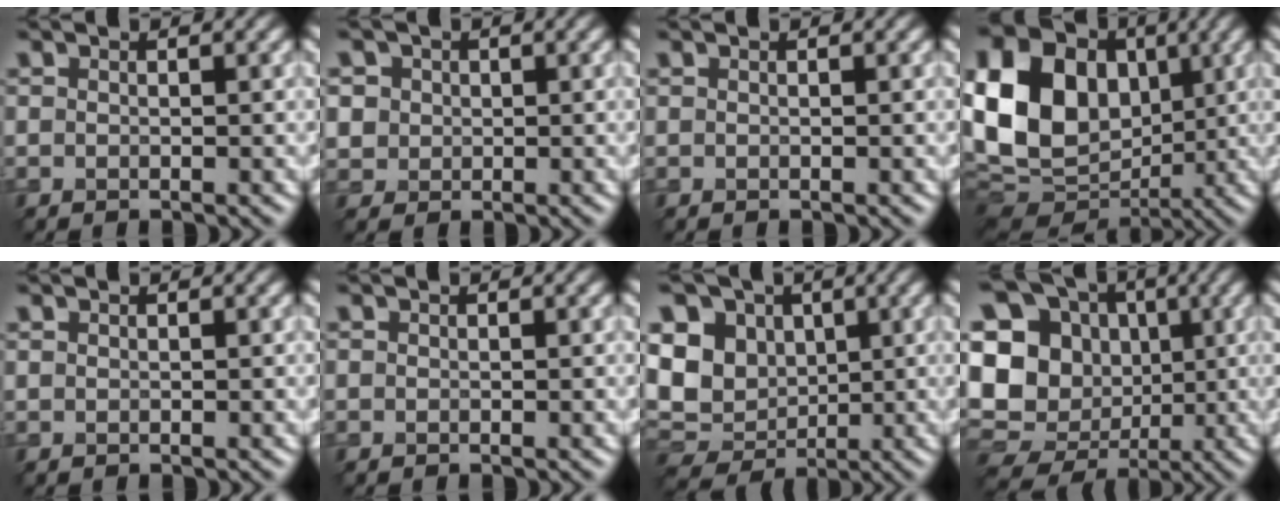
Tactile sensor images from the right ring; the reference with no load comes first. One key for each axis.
{"total": 3.3, "fx": 1.0, "fy": 3.0, "fz": 1.1, "tx": -0.033, "ty": 0.008, "tz": 0.015}
{"total": 0.0}
{"total": 18.4, "fx": 1.3, "fy": 14.3, "fz": 11.5, "tx": -0.240, "ty": 0.028, "tz": 0.009}
{"total": 0.0}
{"total": 0.0}
{"total": 11.2, "fx": 1.8, "fy": 9.0, "fz": 6.3, "tx": -0.121, "ty": 0.020, "tz": 0.008}
{"total": 17.5, "fx": -0.2, "fy": 15.5, "fz": 8.1, "tx": -0.179, "ty": 0.016, "tz": -0.027}